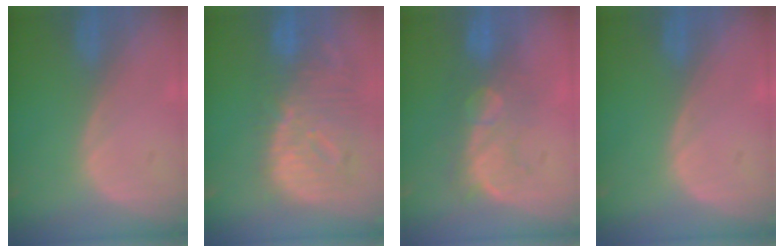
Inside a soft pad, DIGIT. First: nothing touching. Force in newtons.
{"total": 12.5, "press": 10.8, "slide": 6.3}
{"total": 8.1, "press": 7.8, "slide": 2.2}
{"total": 0.0}